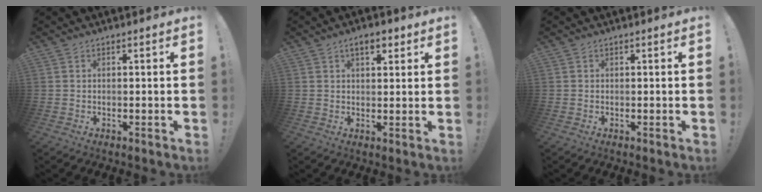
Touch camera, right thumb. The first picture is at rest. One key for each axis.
{"total": 4.9, "fx": 2.6, "fy": 2.4, "fz": 3.5, "tx": -0.048, "ty": -0.003, "tz": 0.043}
{"total": 0.0}